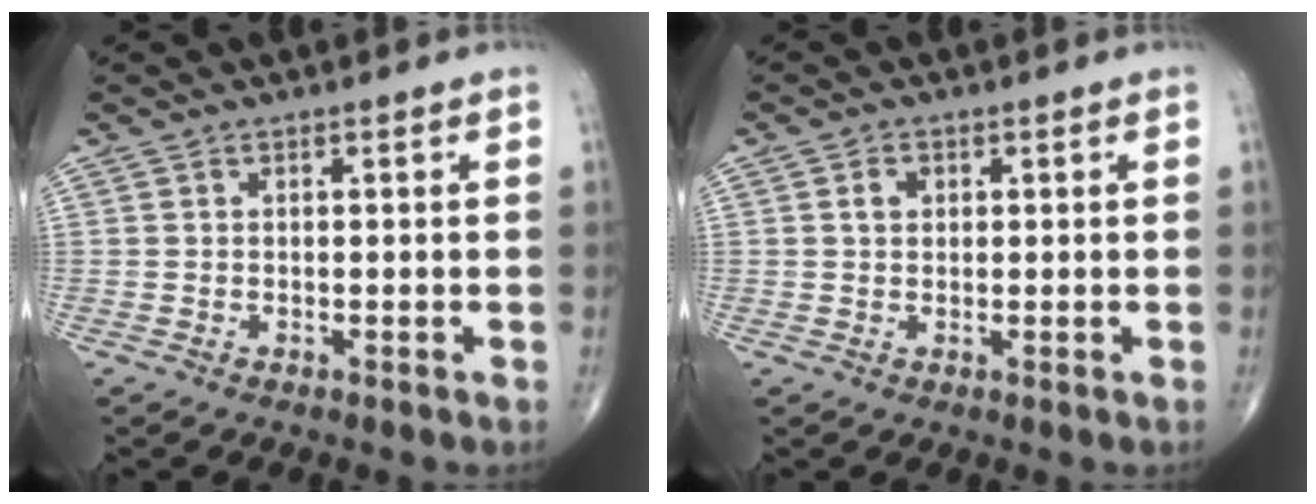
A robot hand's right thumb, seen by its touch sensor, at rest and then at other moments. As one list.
[{"total": 2.1, "force": [0.6, 1.7, 1.2], "torque": [-0.016, 0.003, 0.009]}]